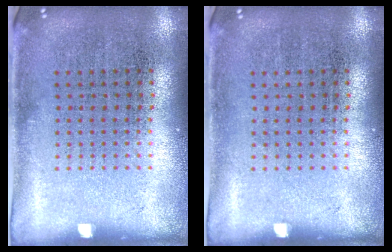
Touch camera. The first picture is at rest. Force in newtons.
{"total": 0.0}